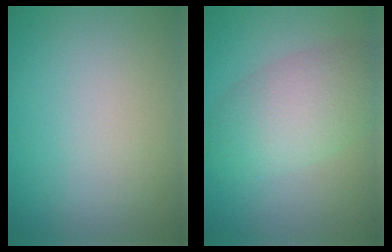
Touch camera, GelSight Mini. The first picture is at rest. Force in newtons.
{"total": 5.8, "press": 5.8, "slide": 0.2}